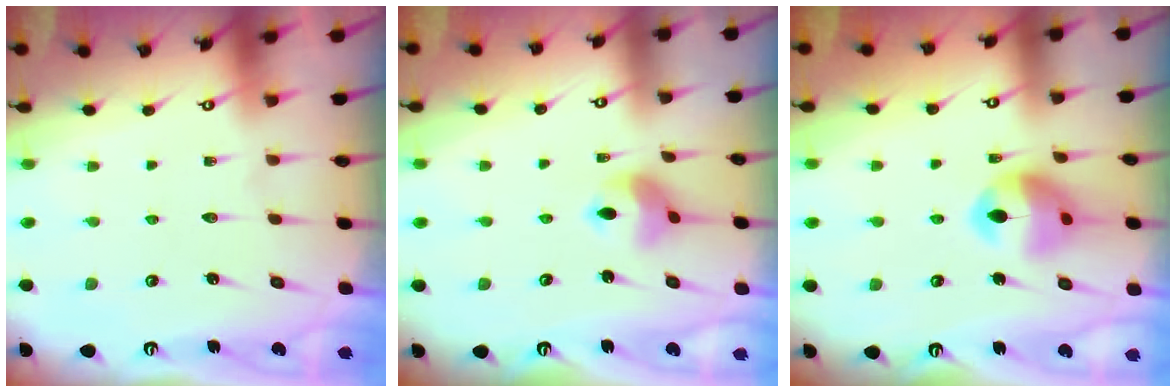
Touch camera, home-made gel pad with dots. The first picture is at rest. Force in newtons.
{"total": 7.8, "press": 7.8, "slide": 0.6}
{"total": 13.3, "press": 13.2, "slide": 1.4}